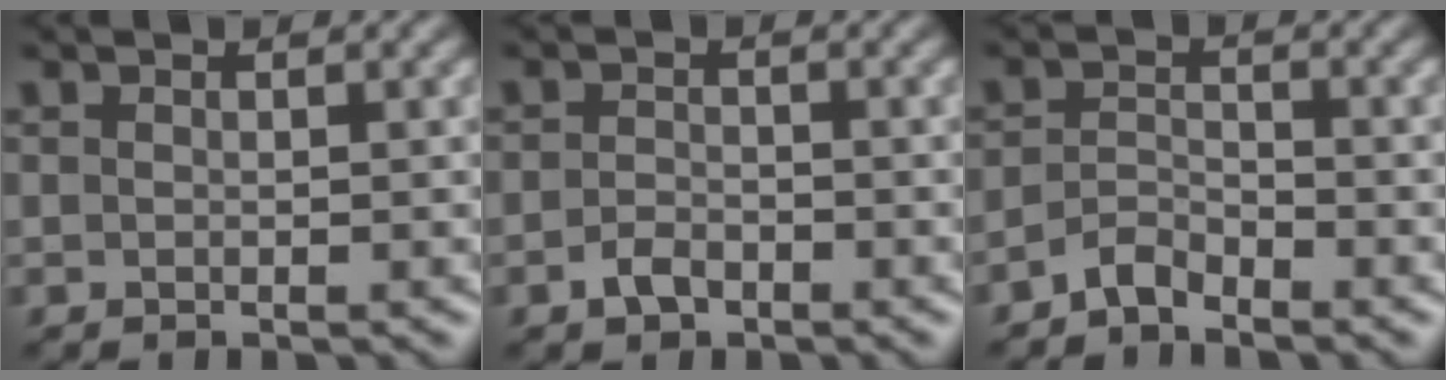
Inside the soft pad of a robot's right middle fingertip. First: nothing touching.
{"total": 1.7, "force": [-1.1, 1.0, 0.9], "torque": [-0.016, 0.003, -0.023]}
{"total": 2.0, "force": [-1.8, 0.6, 0.7], "torque": [-0.013, 0.009, -0.039]}